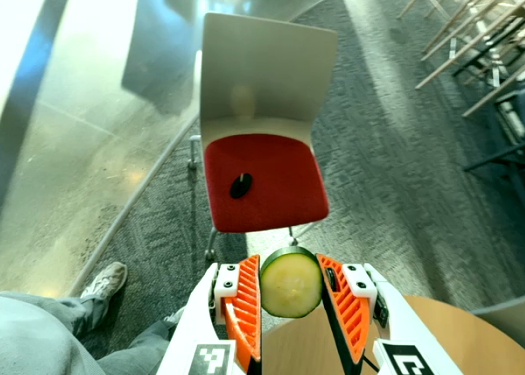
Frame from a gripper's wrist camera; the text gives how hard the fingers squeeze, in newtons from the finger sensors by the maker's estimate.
{"total": 11.5, "left": 11.9, "right": 11.1}